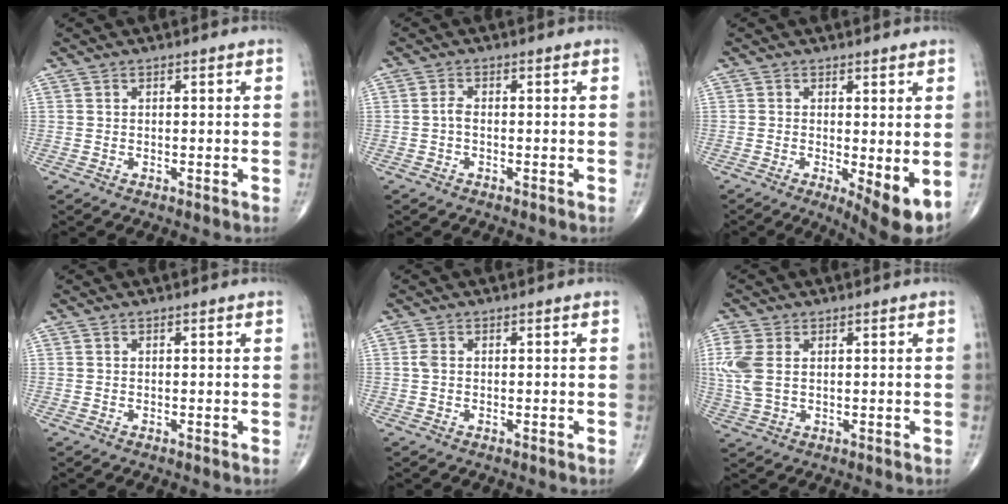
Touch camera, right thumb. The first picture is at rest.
{"total": 1.3, "force": [-0.4, 0.6, 1.1], "torque": [-0.020, 0.002, -0.010]}
{"total": 7.0, "force": [-1.2, 2.1, 6.6], "torque": [-0.097, -0.020, -0.016]}
{"total": 0.0}
{"total": 1.2, "force": [0.0, 0.7, 0.9], "torque": [-0.021, 0.001, -0.001]}
{"total": 7.0, "force": [1.2, 4.4, 5.3], "torque": [-0.148, 0.007, 0.029]}